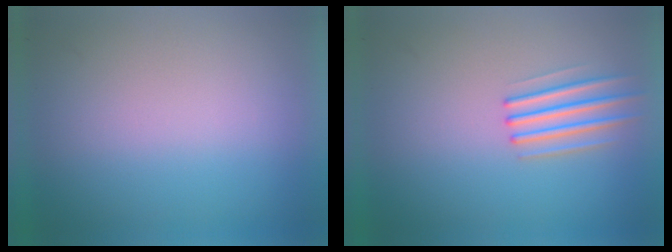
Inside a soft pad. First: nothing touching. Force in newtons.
{"total": 2.2}